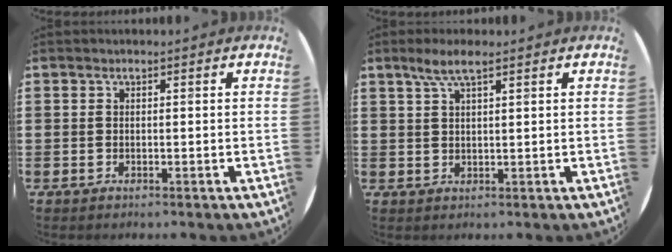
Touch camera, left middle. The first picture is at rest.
{"total": 3.7, "force": [2.4, 0.7, 2.7], "torque": [-0.057, 0.006, 0.042]}